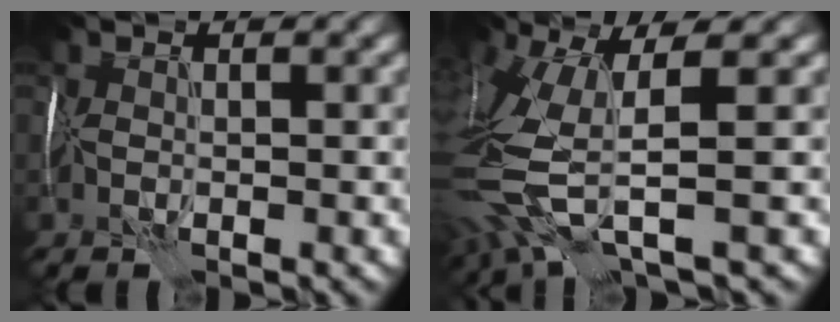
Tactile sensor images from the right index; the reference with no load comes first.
{"total": 9.8, "force": [-1.1, 3.8, 9.0], "torque": [-0.235, -0.029, -0.012]}